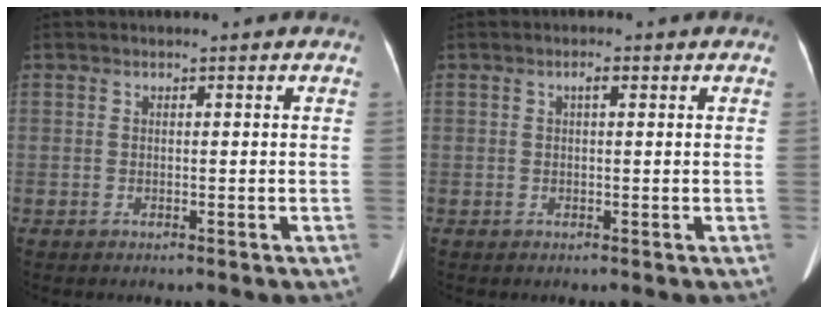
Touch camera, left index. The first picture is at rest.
{"total": 1.3, "force": [0.5, 0.3, 1.1], "torque": [-0.019, 0.005, 0.007]}